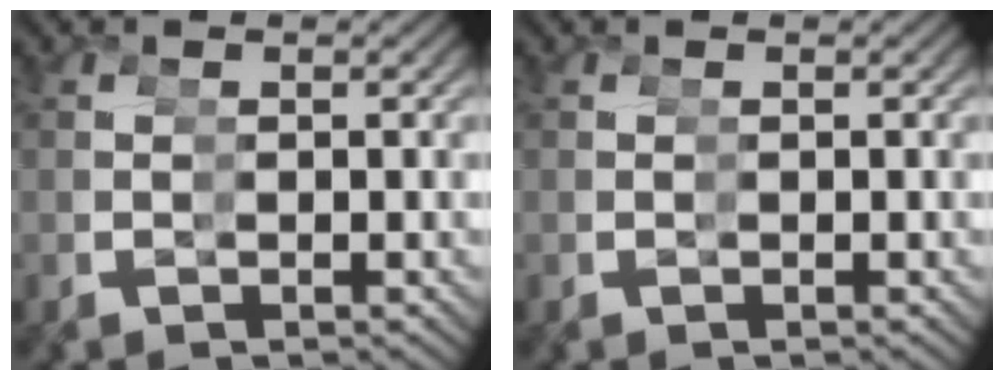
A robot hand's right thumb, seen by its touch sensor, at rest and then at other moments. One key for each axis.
{"total": 0.0}